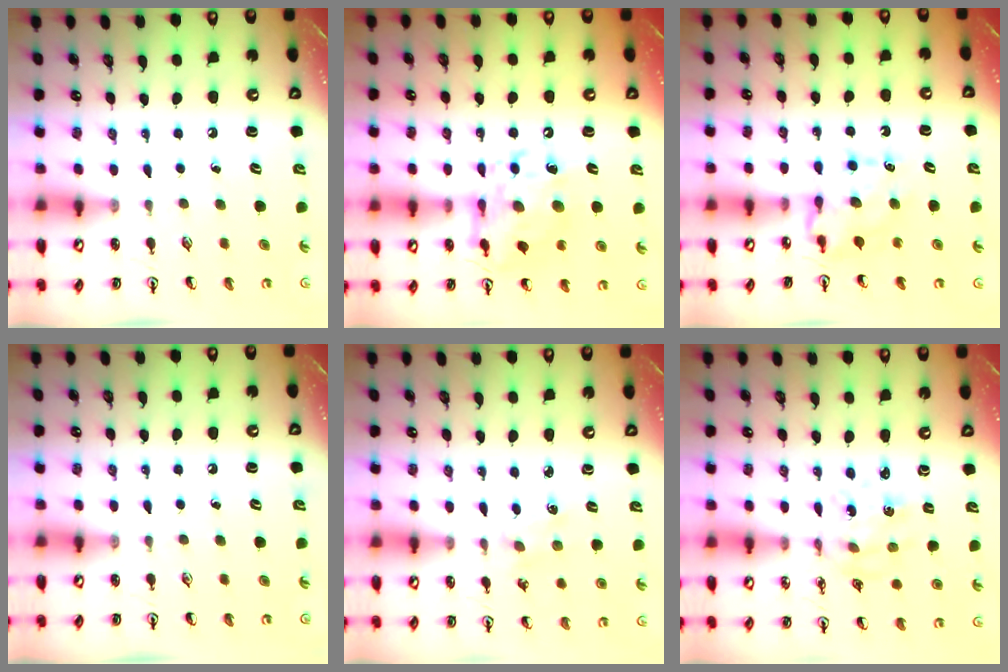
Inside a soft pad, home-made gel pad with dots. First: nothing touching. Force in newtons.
{"total": 11.8, "press": 11.8, "slide": 1.3}
{"total": 7.3, "press": 7.3, "slide": 0.7}
{"total": 0.0}
{"total": 1.3, "press": 1.3, "slide": 0.2}
{"total": 2.9, "press": 2.7, "slide": 1.0}